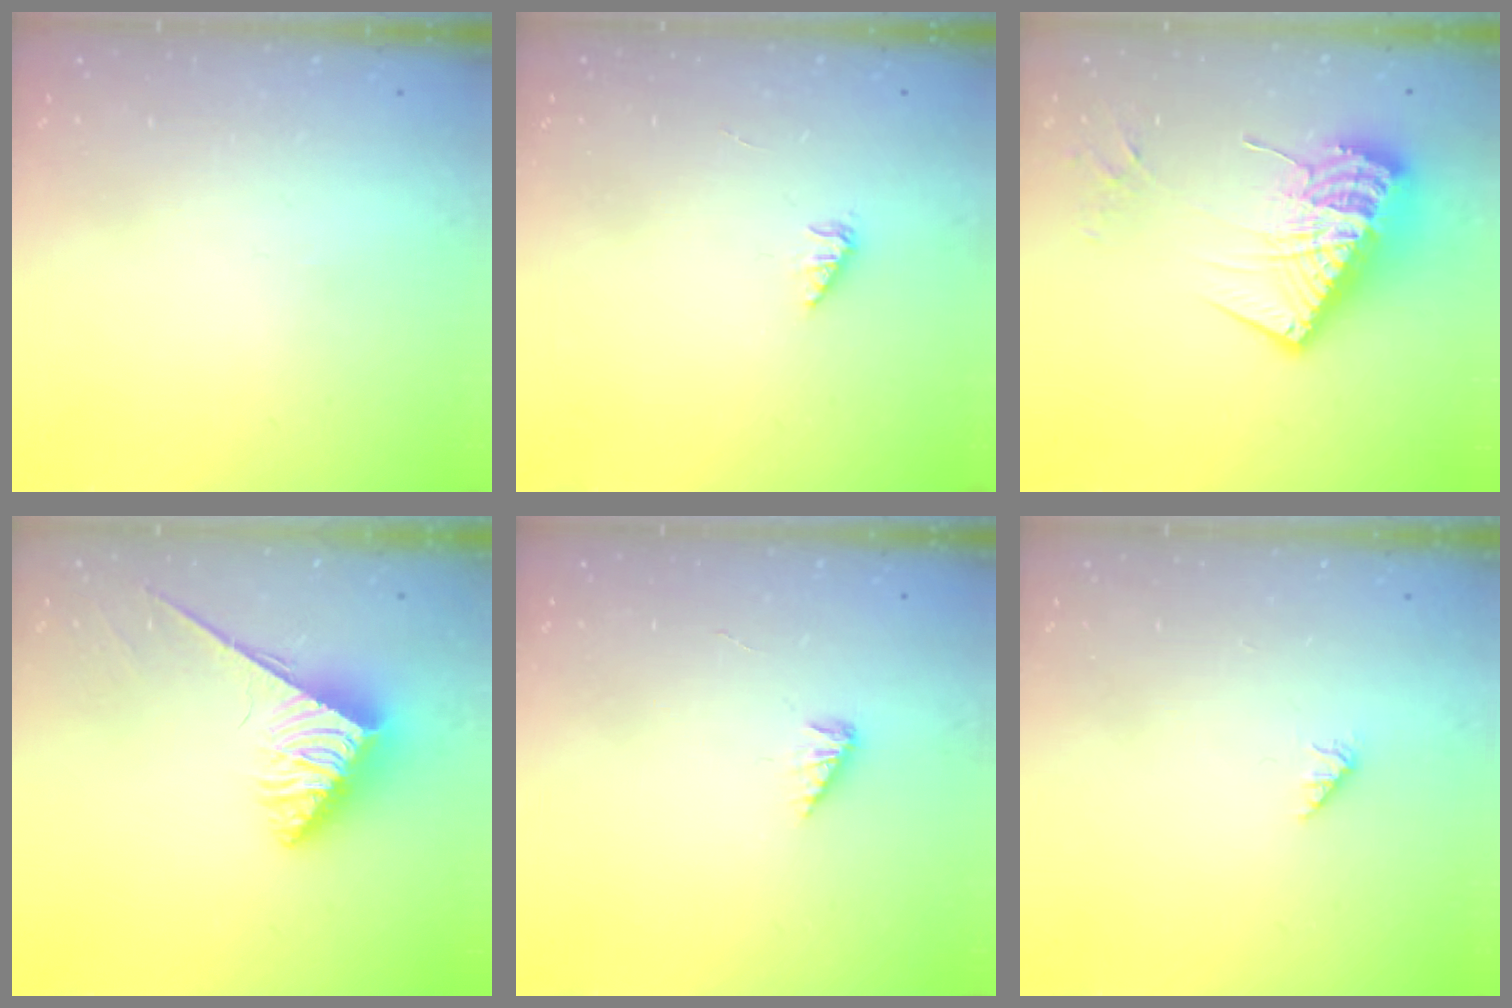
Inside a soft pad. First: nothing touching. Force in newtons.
{"total": 1.4, "press": 1.4, "slide": 0.3}
{"total": 17.6, "press": 17.5, "slide": 1.5}
{"total": 3.8, "press": 3.8, "slide": 0.4}
{"total": 2.2, "press": 2.2, "slide": 0.3}
{"total": 1.0, "press": 1.0, "slide": 0.2}